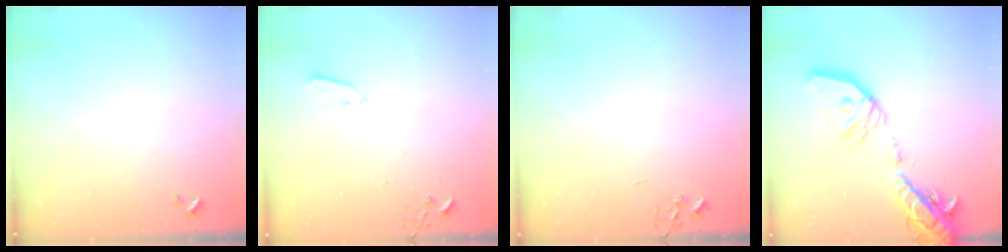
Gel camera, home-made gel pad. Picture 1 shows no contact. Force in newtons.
{"total": 3.7, "press": 3.7, "slide": 0.1}
{"total": 0.0}
{"total": 23.6, "press": 23.3, "slide": 3.8}